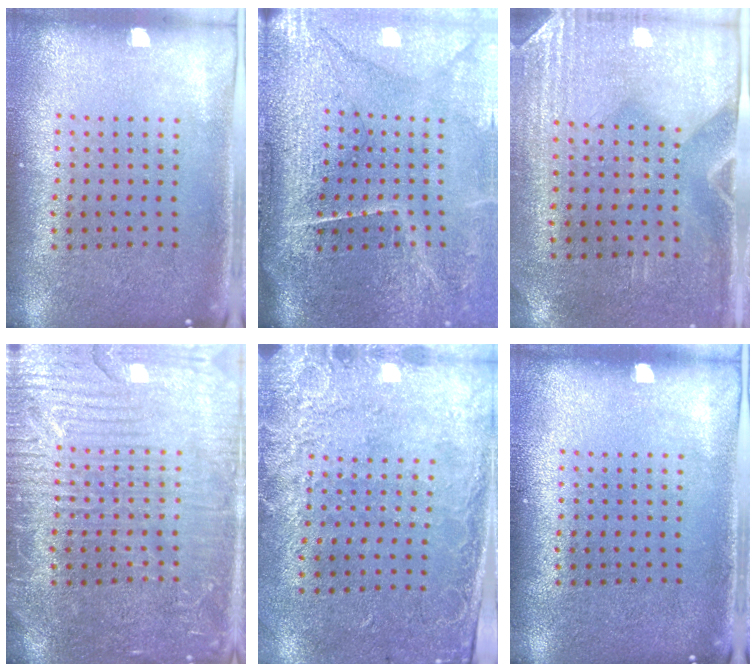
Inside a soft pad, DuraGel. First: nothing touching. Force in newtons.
{"total": 4.8, "press": 4.0, "slide": 2.7}
{"total": 2.9, "press": 2.5, "slide": 1.4}
{"total": 4.1, "press": 4.1, "slide": 0.5}
{"total": 2.6, "press": 2.0, "slide": 1.7}
{"total": 0.0}